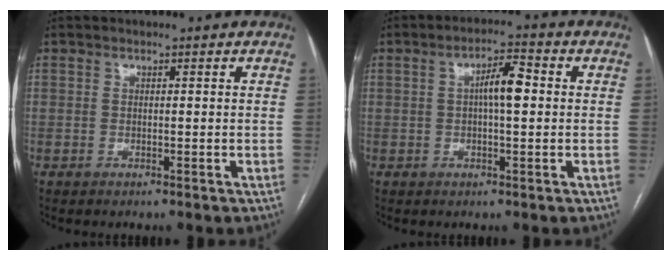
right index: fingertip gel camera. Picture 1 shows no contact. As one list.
[{"total": 5.2, "force": [0.5, 1.2, 5.0], "torque": [-0.087, 0.015, 0.006]}]